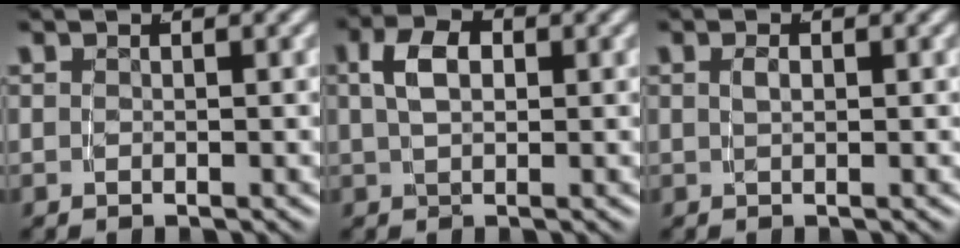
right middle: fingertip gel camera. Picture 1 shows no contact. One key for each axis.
{"total": 4.2, "fx": 1.2, "fy": 2.5, "fz": 3.2, "tx": -0.055, "ty": 0.005, "tz": 0.018}
{"total": 0.7, "fx": 0.4, "fy": 0.1, "fz": 0.5, "tx": -0.007, "ty": 0.004, "tz": 0.007}